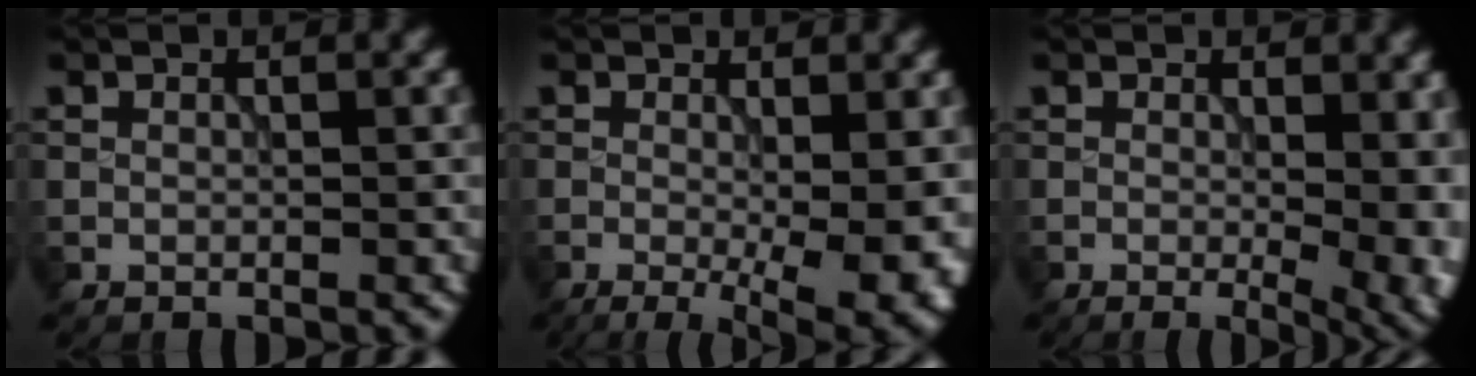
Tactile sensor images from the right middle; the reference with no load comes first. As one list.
[{"total": 8.1, "force": [-1.7, 3.0, 7.3], "torque": [-0.094, -0.015, -0.020]}, {"total": 6.6, "force": [-0.5, 3.1, 5.8], "torque": [-0.053, -0.008, -0.004]}]